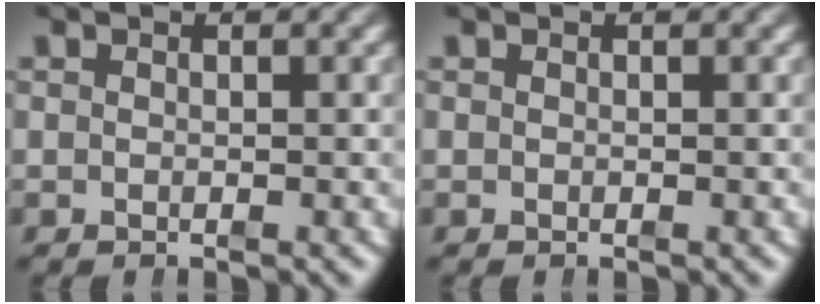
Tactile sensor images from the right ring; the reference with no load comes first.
{"total": 0.0}